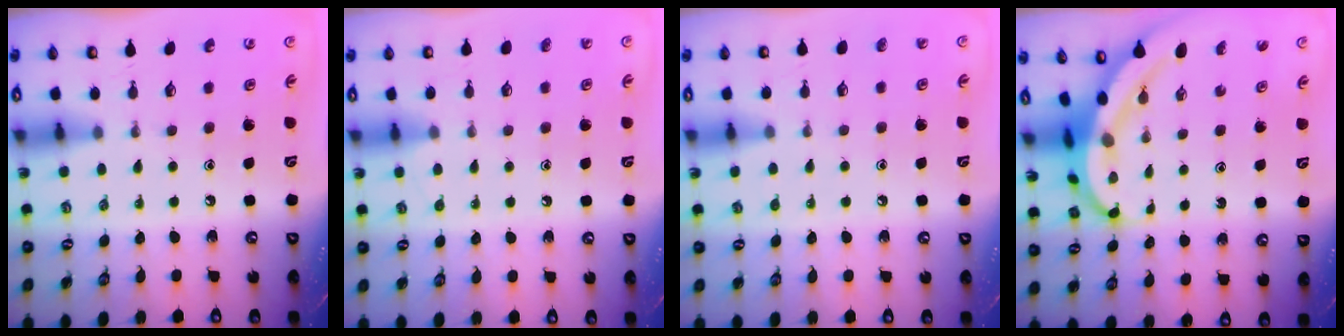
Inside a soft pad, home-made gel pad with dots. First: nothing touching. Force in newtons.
{"total": 2.4, "press": 2.4, "slide": 0.3}
{"total": 4.9, "press": 4.9, "slide": 0.5}
{"total": 6.8, "press": 6.8, "slide": 0.7}